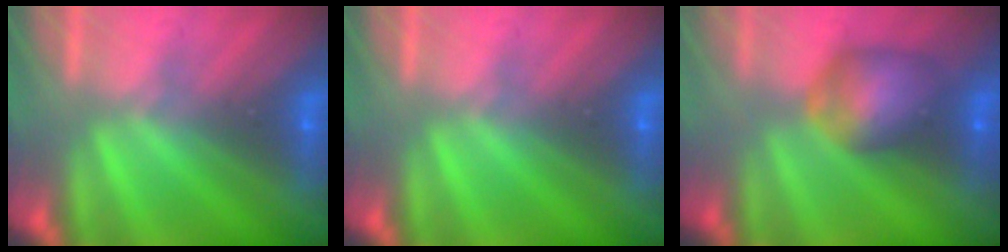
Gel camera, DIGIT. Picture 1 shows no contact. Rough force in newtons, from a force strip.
{"total": 0.0}
{"total": 5.5}